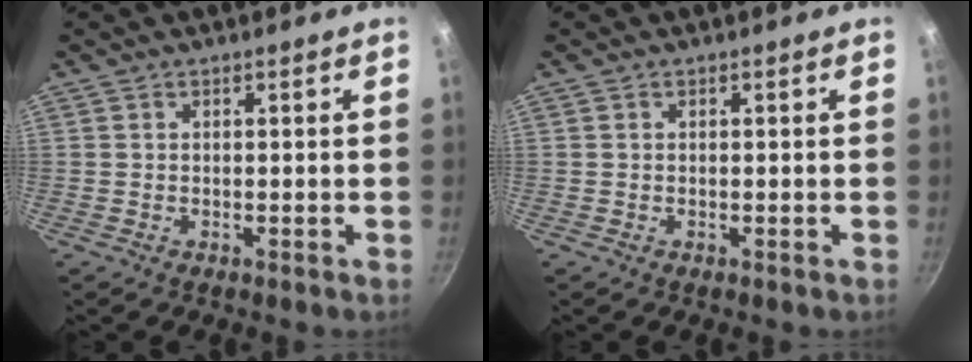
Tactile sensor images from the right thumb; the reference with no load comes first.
{"total": 0.0}